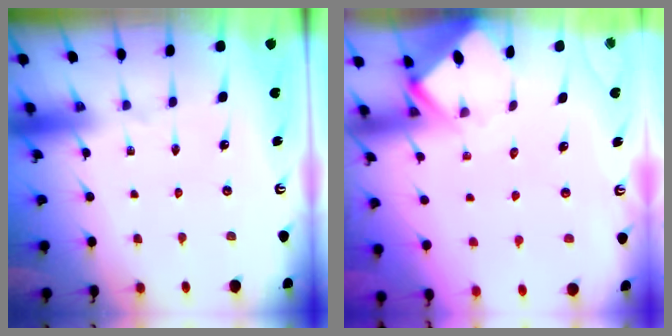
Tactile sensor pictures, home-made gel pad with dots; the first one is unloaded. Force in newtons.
{"total": 3.3, "press": 3.3, "slide": 0.3}